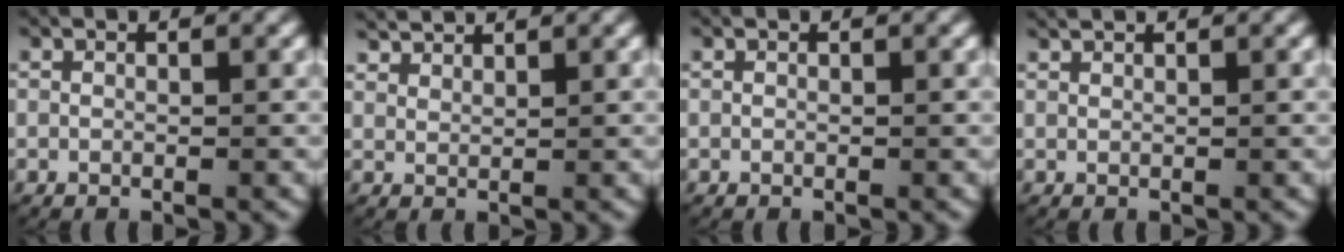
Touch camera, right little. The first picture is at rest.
{"total": 2.0, "force": [1.9, 0.5, 0.3], "torque": [-0.007, 0.000, 0.038]}
{"total": 0.0}
{"total": 0.9, "force": [0.8, 0.3, 0.5], "torque": [-0.003, 0.004, 0.012]}